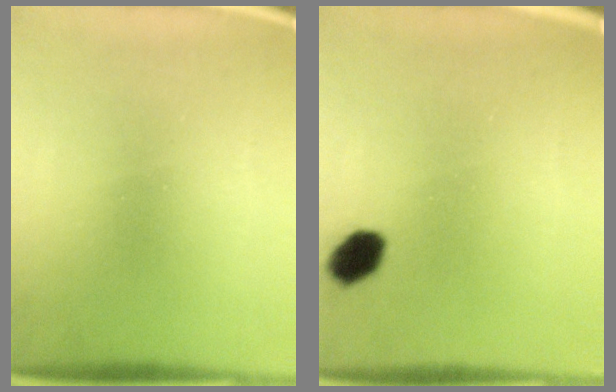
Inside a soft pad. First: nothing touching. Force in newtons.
{"total": 4.9}